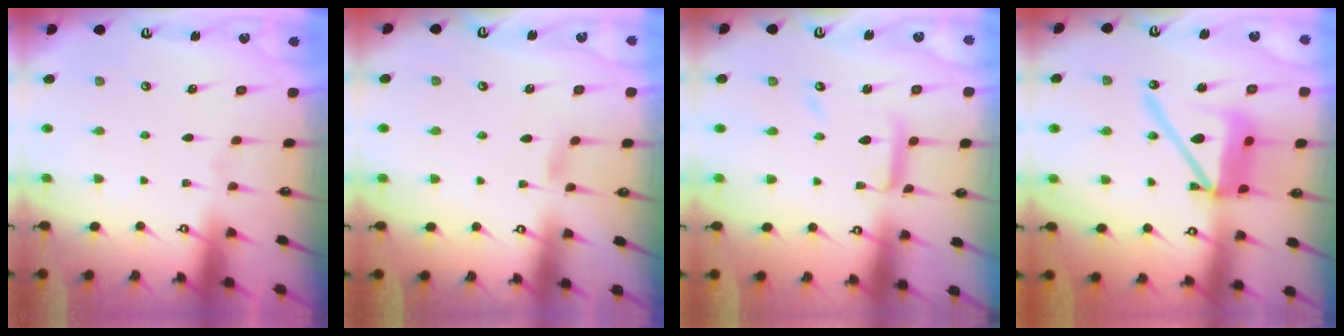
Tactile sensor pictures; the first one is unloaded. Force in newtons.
{"total": 3.9, "press": 3.9, "slide": 0.5}
{"total": 10.3, "press": 10.2, "slide": 0.9}
{"total": 16.7, "press": 16.5, "slide": 2.0}